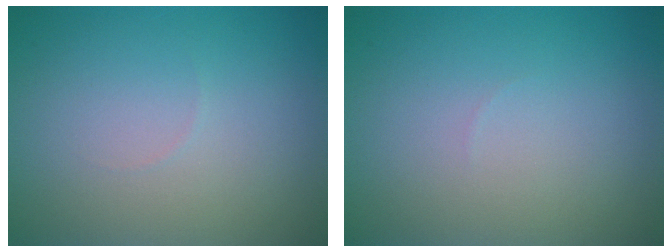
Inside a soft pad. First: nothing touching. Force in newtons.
{"total": 0.0}